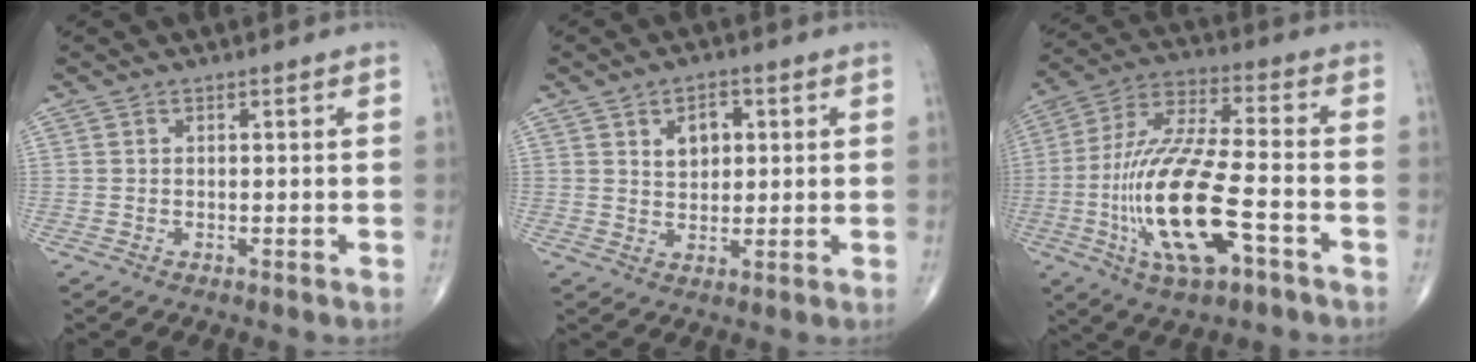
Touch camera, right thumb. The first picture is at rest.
{"total": 5.3, "force": [1.8, 3.5, 3.5], "torque": [-0.036, -0.006, 0.029]}
{"total": 20.4, "force": [-6.1, 6.7, 18.3], "torque": [-0.385, 0.029, -0.100]}